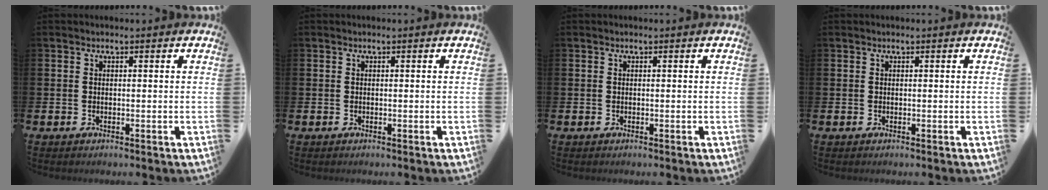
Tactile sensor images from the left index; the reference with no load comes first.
{"total": 0.0}
{"total": 0.0}
{"total": 0.0}